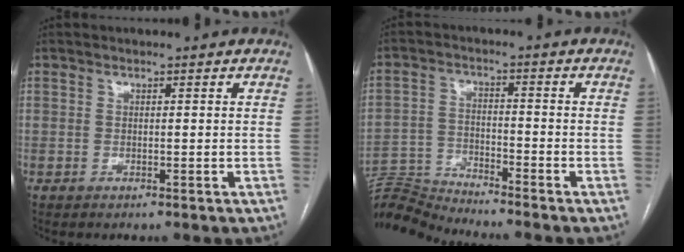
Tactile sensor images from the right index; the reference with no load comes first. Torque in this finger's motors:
{"motor_torque": [-1.49, -0.64, -1.06, -0.21]}